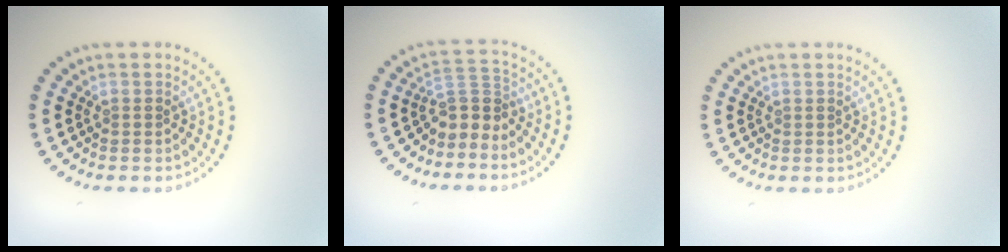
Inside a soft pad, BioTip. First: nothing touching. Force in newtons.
{"total": 2.7, "press": 1.9, "slide": 2.0}
{"total": 0.0}